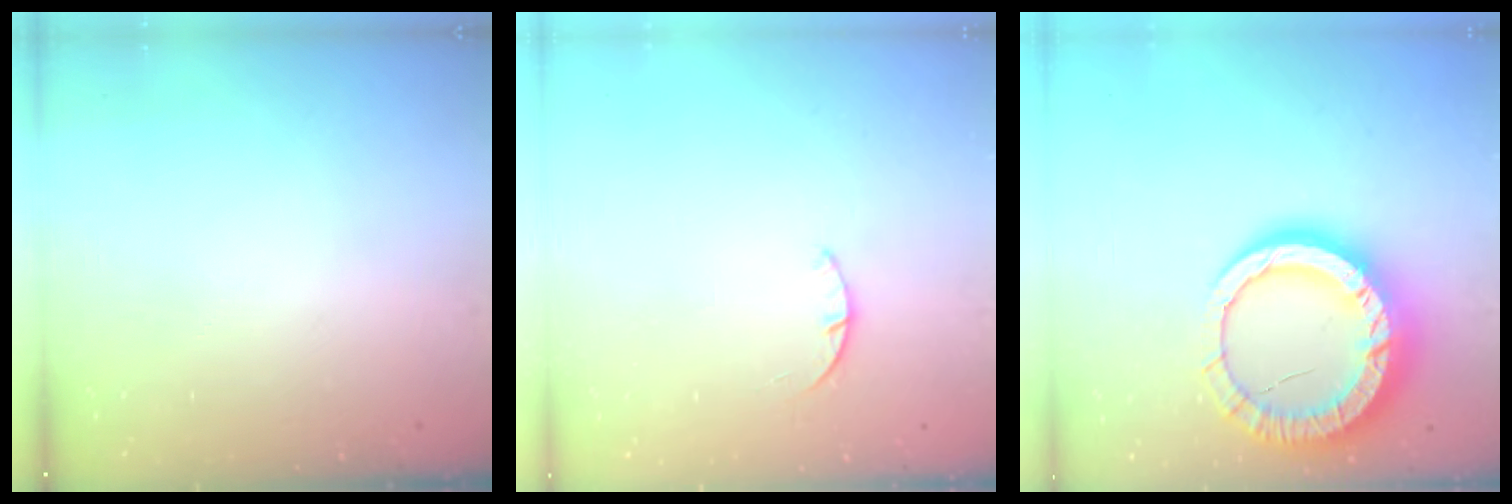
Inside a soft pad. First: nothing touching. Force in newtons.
{"total": 1.4, "press": 1.4, "slide": 0.3}
{"total": 19.3, "press": 19.2, "slide": 1.7}